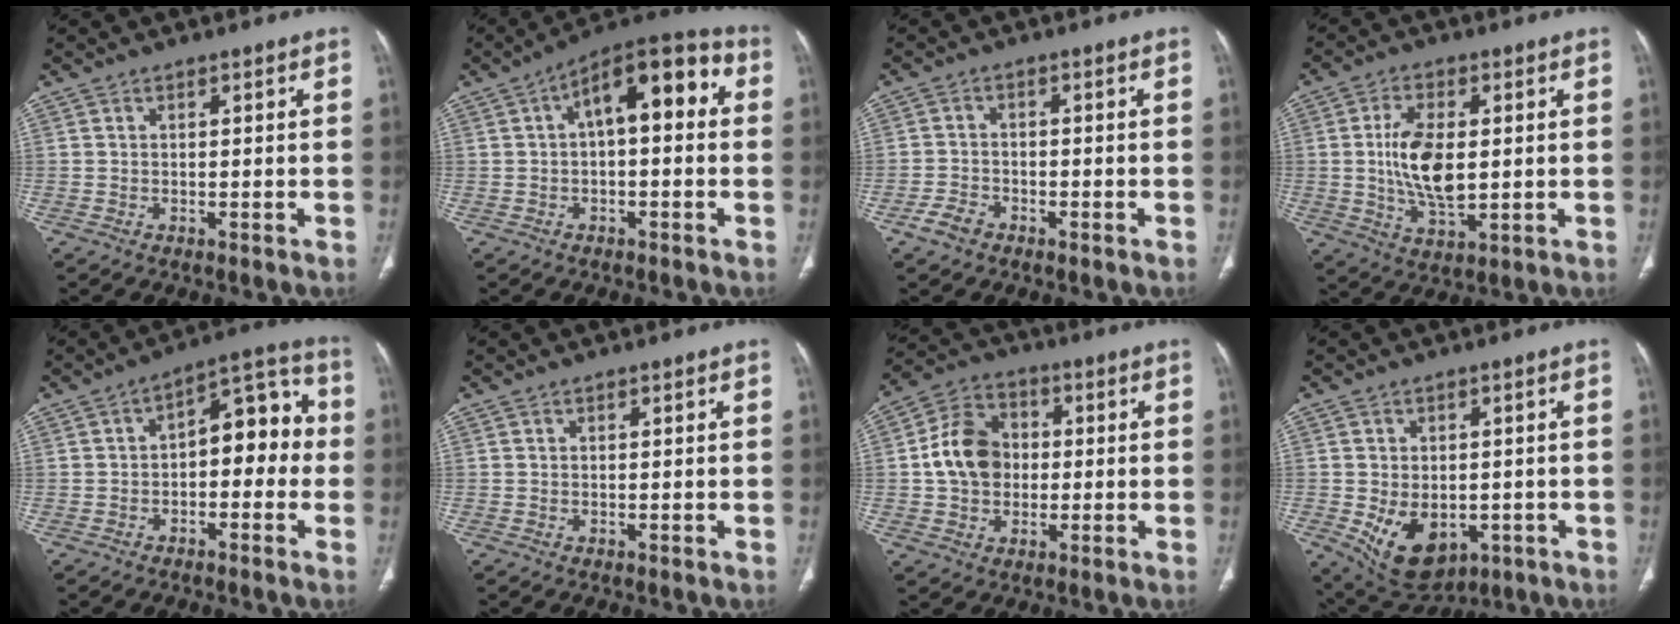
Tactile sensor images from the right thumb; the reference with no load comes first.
{"total": 13.5, "force": [2.3, 6.1, 11.9], "torque": [-0.150, 0.043, 0.028]}
{"total": 3.4, "force": [-2.1, 2.2, 1.5], "torque": [-0.028, 0.015, -0.037]}
{"total": 11.2, "force": [0.6, 5.7, 9.6], "torque": [-0.180, -0.009, 0.017]}
{"total": 11.3, "force": [-0.8, 6.4, 9.3], "torque": [-0.082, 0.048, -0.024]}
{"total": 0.0}
{"total": 11.2, "force": [0.1, 9.0, 6.8], "torque": [-0.101, 0.022, -0.005]}
{"total": 11.3, "force": [-3.2, 7.8, 7.5], "torque": [-0.100, -0.003, -0.027]}